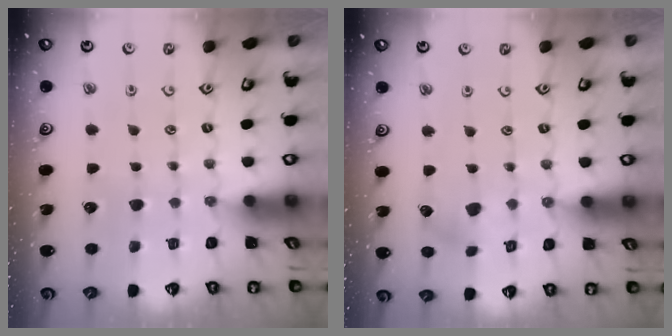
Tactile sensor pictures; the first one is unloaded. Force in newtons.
{"total": 3.4, "press": 3.4, "slide": 0.4}